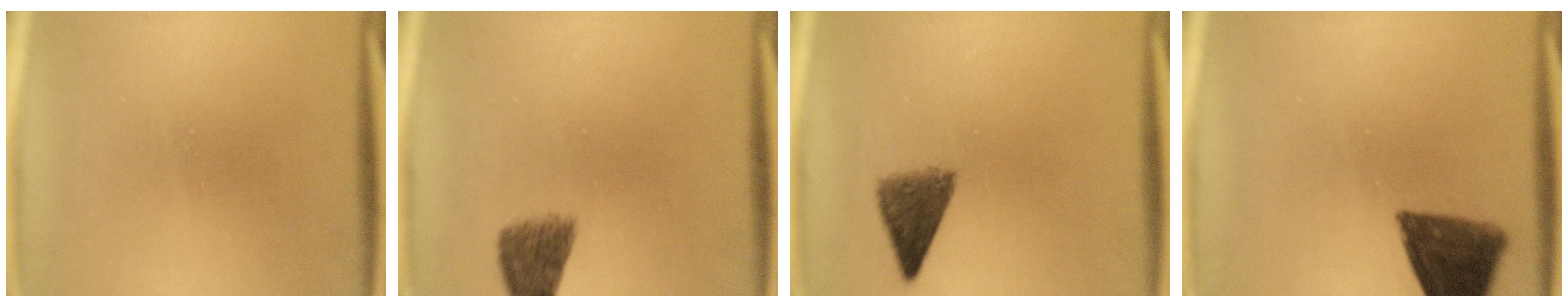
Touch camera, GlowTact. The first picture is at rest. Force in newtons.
{"total": 4.2}
{"total": 5.0}
{"total": 12.0}